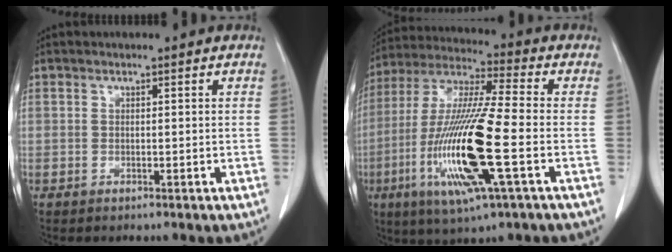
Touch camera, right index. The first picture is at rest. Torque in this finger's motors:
{"motor_torque": [2.14, 0.00, 0.97, 0.21]}